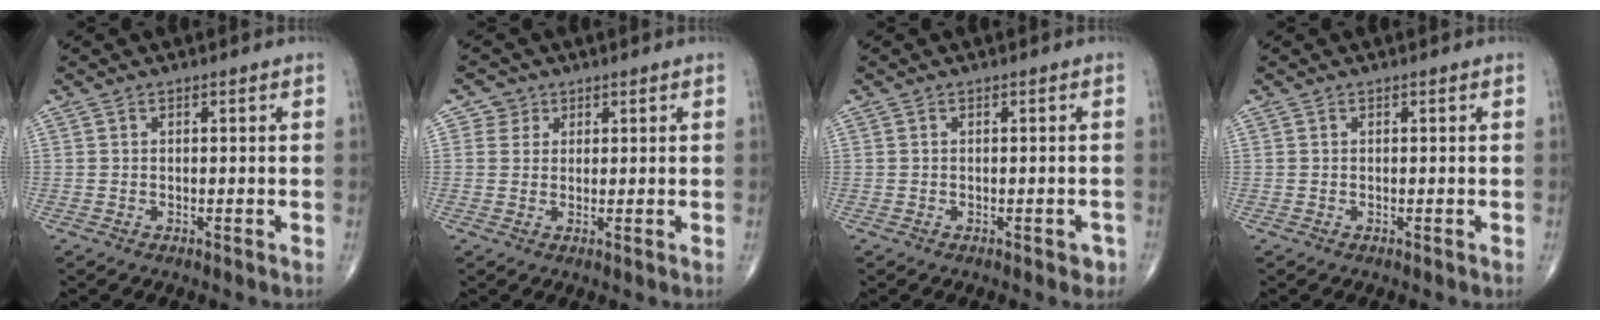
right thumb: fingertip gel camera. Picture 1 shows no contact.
{"total": 2.6, "force": [1.1, 2.3, -0.1], "torque": [0.022, -0.003, 0.010]}
{"total": 1.4, "force": [-0.8, 0.8, 0.9], "torque": [-0.002, 0.004, -0.009]}
{"total": 0.0}